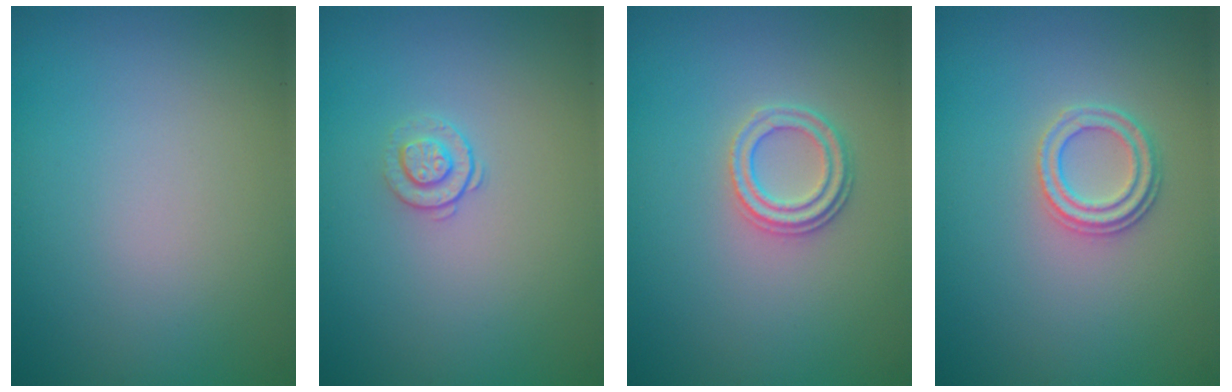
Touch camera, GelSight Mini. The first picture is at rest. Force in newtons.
{"total": 1.2, "press": 0.9, "slide": 0.8}
{"total": 2.3, "press": 2.2, "slide": 0.8}
{"total": 2.3, "press": 2.2, "slide": 0.8}